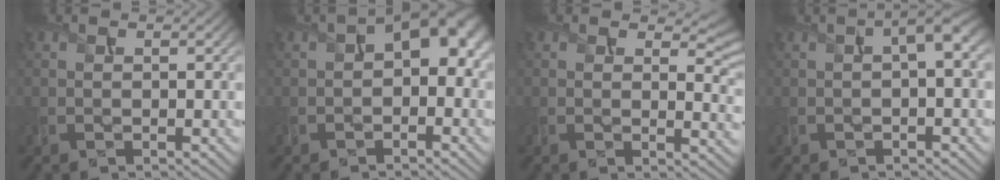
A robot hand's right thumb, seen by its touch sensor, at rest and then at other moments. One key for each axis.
{"total": 7.0, "fx": 0.4, "fy": 4.1, "fz": 5.6, "tx": -0.090, "ty": 0.008, "tz": 0.000}
{"total": 5.9, "fx": 3.0, "fy": 2.9, "fz": 4.2, "tx": -0.062, "ty": -0.008, "tz": 0.049}
{"total": 3.8, "fx": 0.6, "fy": 1.0, "fz": 3.6, "tx": -0.058, "ty": 0.011, "tz": 0.005}